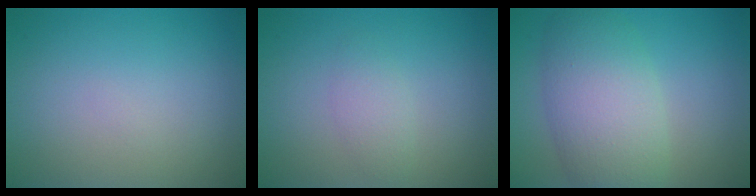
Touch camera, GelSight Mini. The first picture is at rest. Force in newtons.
{"total": 1.6, "press": 1.6, "slide": 0.1}
{"total": 7.1, "press": 7.1, "slide": 0.4}